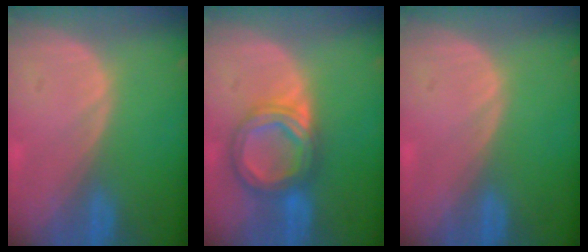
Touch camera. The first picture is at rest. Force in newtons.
{"total": 7.1, "press": 7.1, "slide": 0.5}
{"total": 0.0}